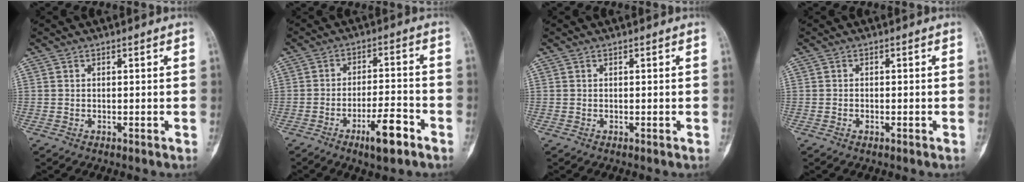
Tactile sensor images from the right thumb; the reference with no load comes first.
{"total": 8.3, "force": [-4.7, 2.2, 6.4], "torque": [-0.106, 0.027, -0.074]}
{"total": 0.0}
{"total": 0.8, "force": [-0.4, 0.5, 0.6], "torque": [-0.014, 0.007, -0.005]}